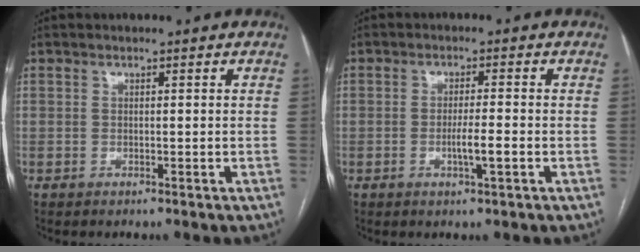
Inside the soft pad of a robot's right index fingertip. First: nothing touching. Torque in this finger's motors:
{"motor_torque": [0.47, -0.25, 0.30, 0.07]}